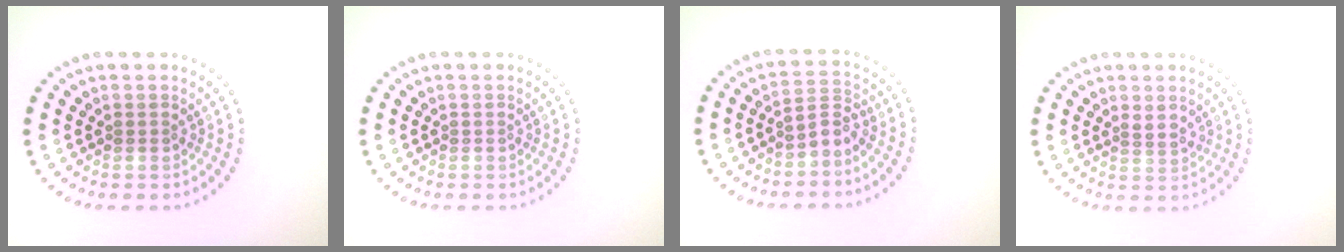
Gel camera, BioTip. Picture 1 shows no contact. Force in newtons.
{"total": 0.0}
{"total": 2.2, "press": 1.5, "slide": 1.6}
{"total": 1.6, "press": 1.2, "slide": 1.0}